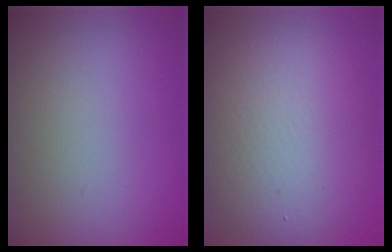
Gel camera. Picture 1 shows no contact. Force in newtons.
{"total": 10.5, "press": 10.5, "slide": 0.1}